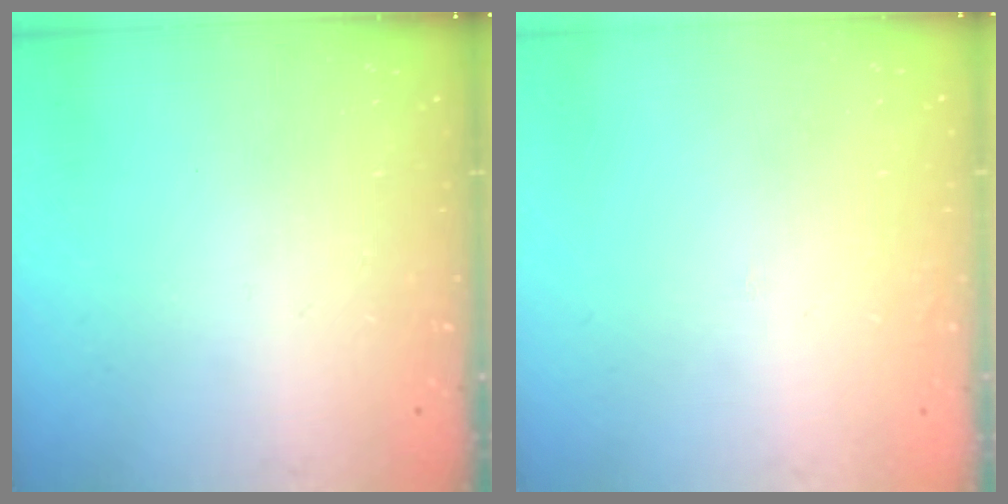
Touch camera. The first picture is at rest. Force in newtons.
{"total": 1.4, "press": 1.4, "slide": 0.1}